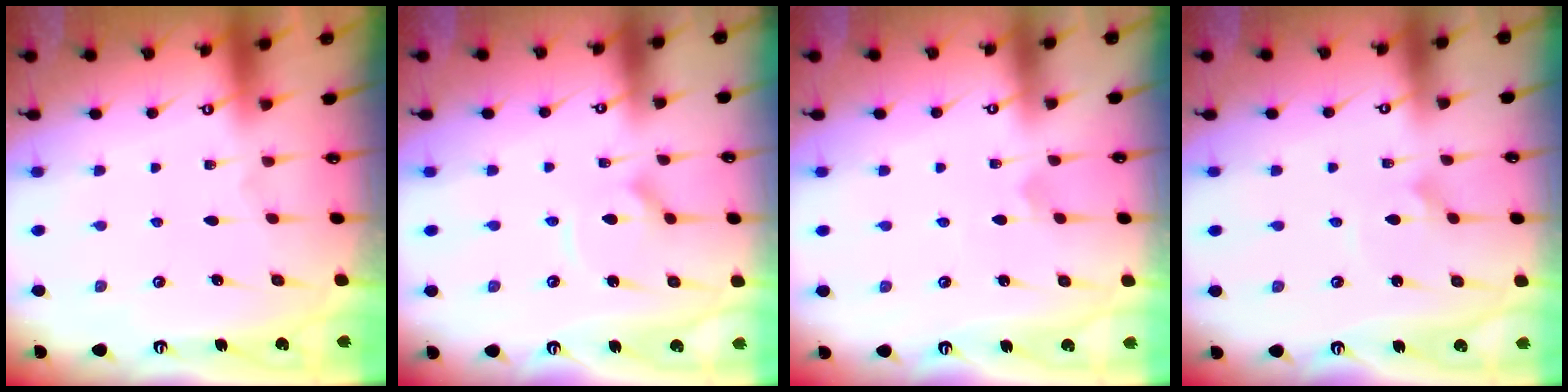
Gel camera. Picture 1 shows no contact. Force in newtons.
{"total": 3.2, "press": 3.2, "slide": 0.7}
{"total": 1.5, "press": 1.5, "slide": 0.1}
{"total": 0.9, "press": 0.9, "slide": 0.1}